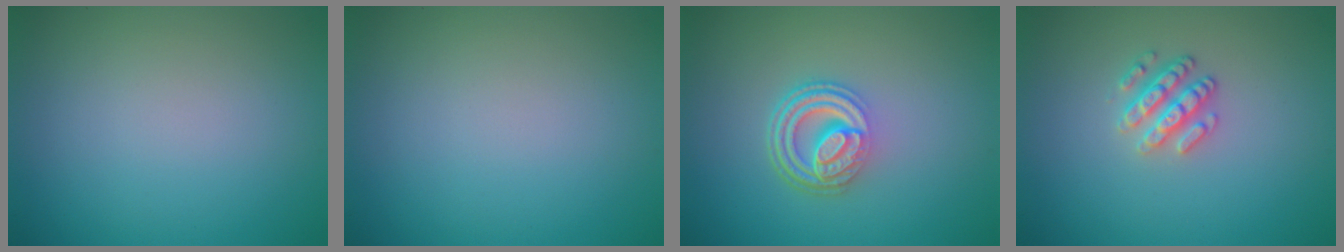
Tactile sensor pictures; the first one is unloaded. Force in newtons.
{"total": 0.0}
{"total": 5.0, "press": 3.5, "slide": 3.6}
{"total": 2.5, "press": 2.4, "slide": 0.8}